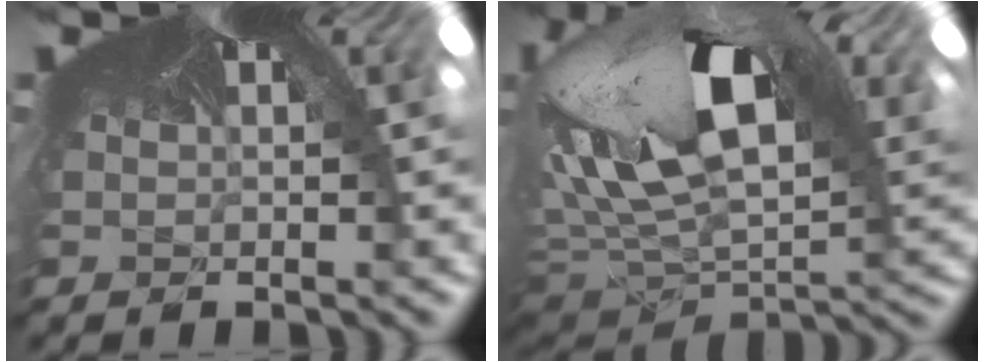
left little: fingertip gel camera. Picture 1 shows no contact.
{"total": 4.3, "force": [-2.5, 2.6, 2.4], "torque": [-0.101, -0.050, -0.028]}